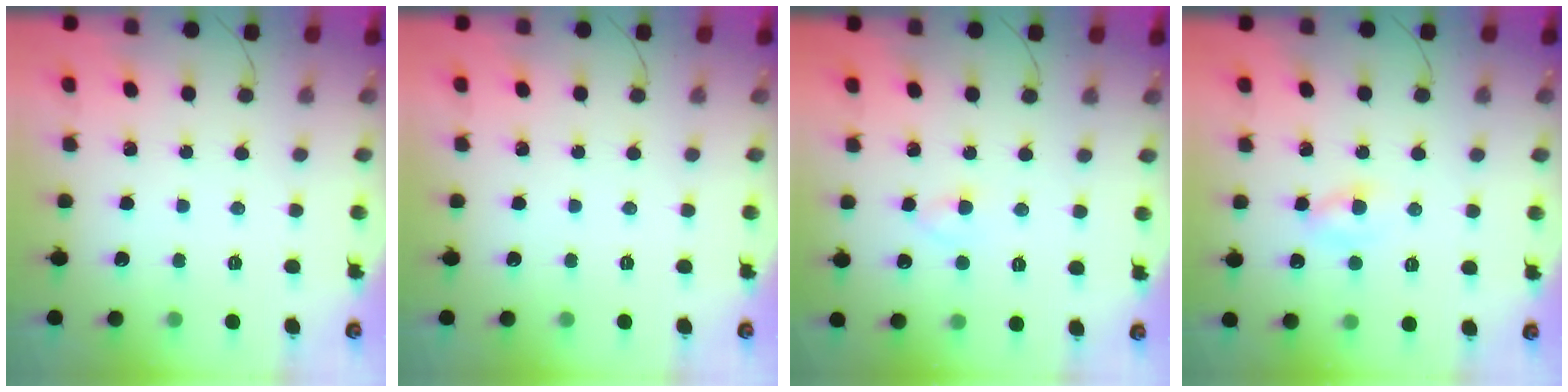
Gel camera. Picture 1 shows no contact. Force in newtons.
{"total": 0.0}
{"total": 2.8, "press": 2.6, "slide": 1.1}
{"total": 2.3, "press": 2.1, "slide": 1.0}